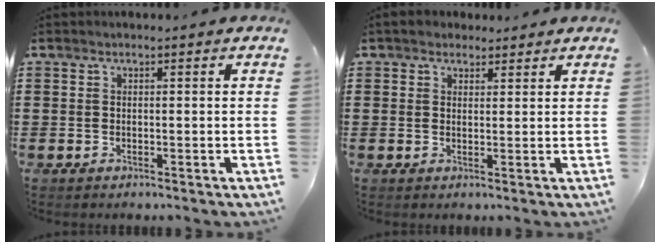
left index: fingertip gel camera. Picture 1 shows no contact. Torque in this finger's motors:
{"motor_torque": [0.21, -0.21, 0.20, 0.05]}